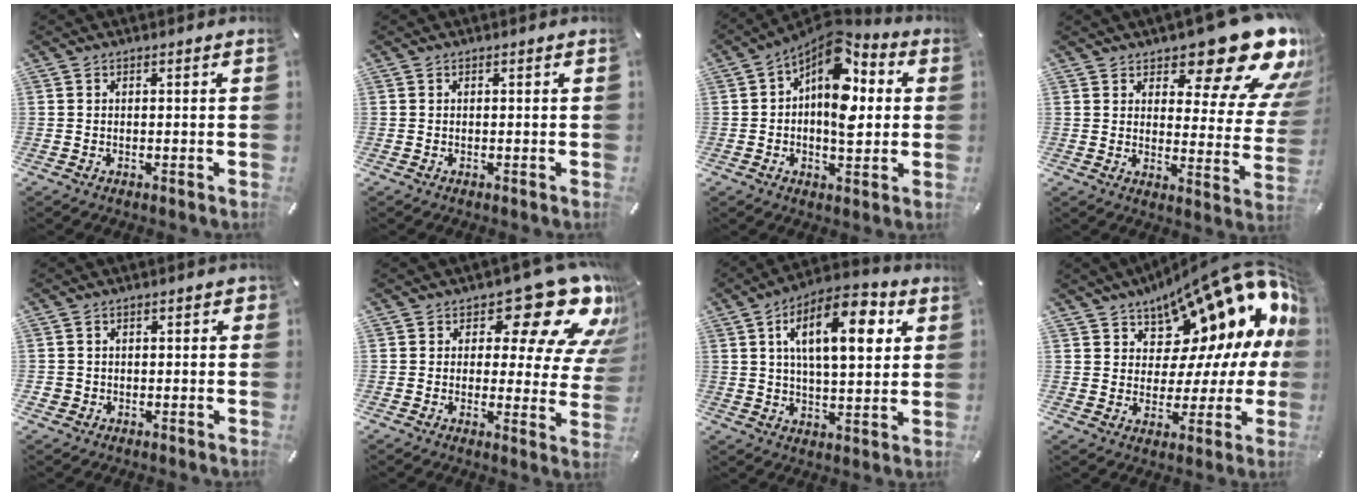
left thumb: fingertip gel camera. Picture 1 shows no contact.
{"total": 0.0}
{"total": 14.2, "force": [4.3, 8.3, 10.8], "torque": [-0.171, -0.052, 0.070]}
{"total": 18.3, "force": [13.3, 6.8, 10.5], "torque": [-0.126, -0.105, 0.218]}
{"total": 3.0, "force": [-1.0, 2.6, 1.0], "torque": [-0.009, 0.004, -0.023]}
{"total": 18.7, "force": [11.1, 8.5, 12.4], "torque": [-0.157, -0.076, 0.182]}
{"total": 15.9, "force": [5.7, 7.3, 12.9], "torque": [-0.195, -0.008, 0.092]}
{"total": 15.7, "force": [11.4, 7.6, 7.5], "torque": [-0.110, -0.109, 0.198]}